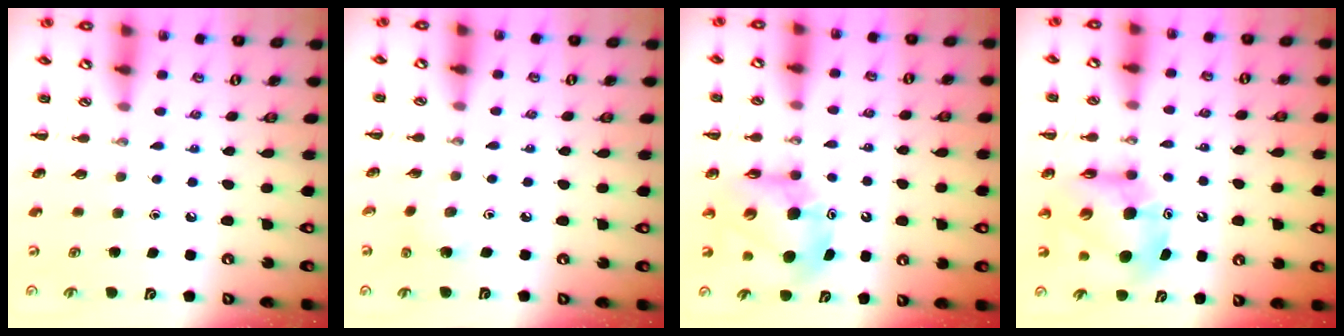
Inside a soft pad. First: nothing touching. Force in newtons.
{"total": 3.1, "press": 2.9, "slide": 1.0}
{"total": 10.2, "press": 9.8, "slide": 2.9}
{"total": 10.7, "press": 10.3, "slide": 3.1}